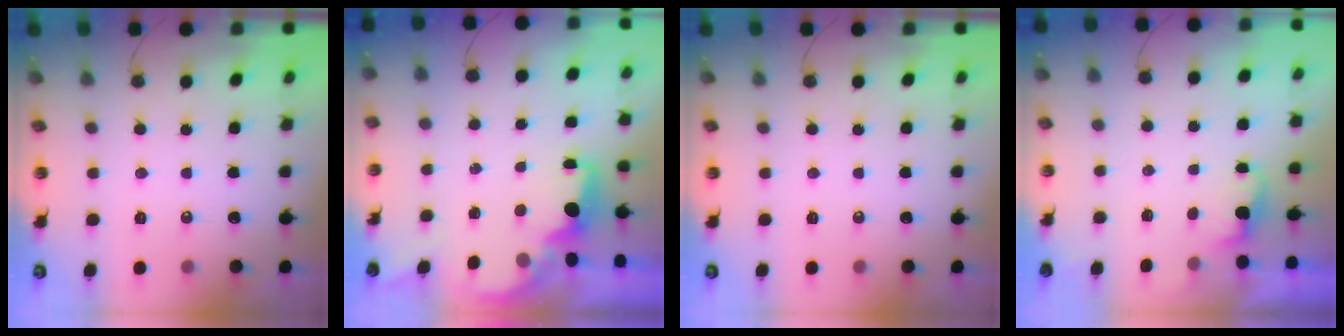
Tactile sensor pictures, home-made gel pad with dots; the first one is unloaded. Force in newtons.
{"total": 2.2, "press": 2.1, "slide": 0.8}
{"total": 0.0}
{"total": 1.3, "press": 1.1, "slide": 0.8}